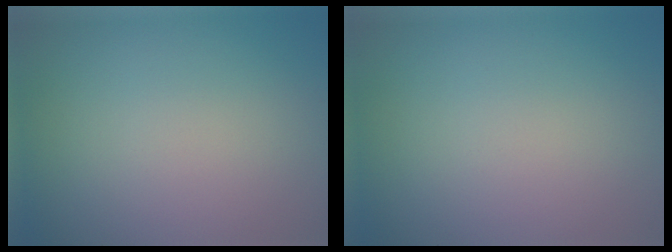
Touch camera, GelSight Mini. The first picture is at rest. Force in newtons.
{"total": 0.0}